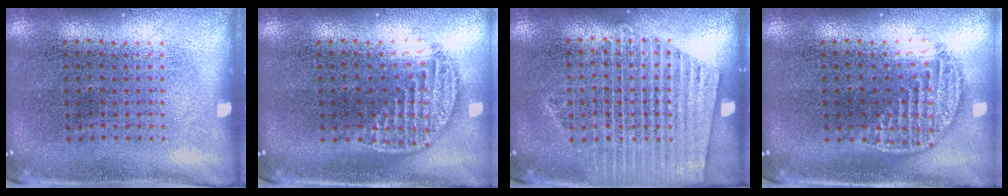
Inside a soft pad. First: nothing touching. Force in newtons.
{"total": 1.3, "press": 1.1, "slide": 0.6}
{"total": 1.6, "press": 1.6, "slide": 0.3}
{"total": 1.3, "press": 1.1, "slide": 0.6}